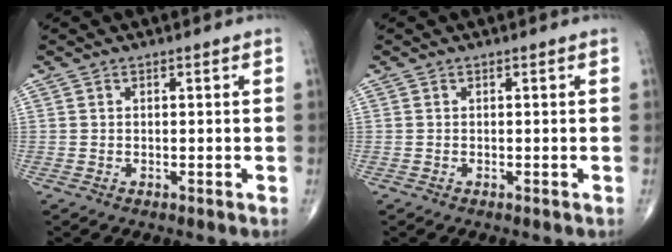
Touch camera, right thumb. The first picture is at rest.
{"total": 0.0}